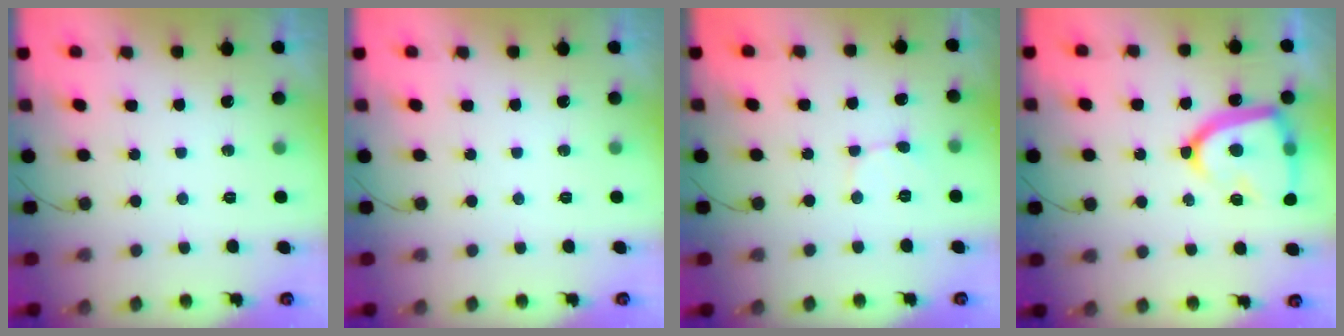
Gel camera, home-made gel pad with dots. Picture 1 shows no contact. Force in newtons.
{"total": 0.0}
{"total": 2.4, "press": 2.4, "slide": 0.3}
{"total": 19.0, "press": 18.9, "slide": 1.7}